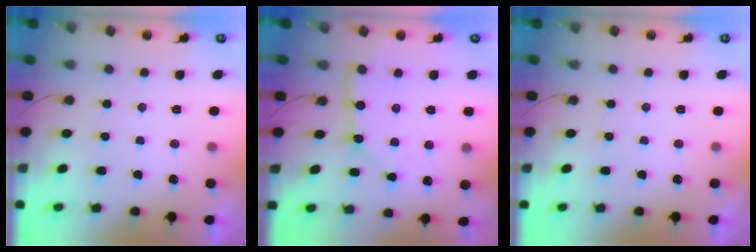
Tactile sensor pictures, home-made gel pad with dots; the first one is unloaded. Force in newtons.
{"total": 7.6, "press": 7.5, "slide": 0.7}
{"total": 0.0}